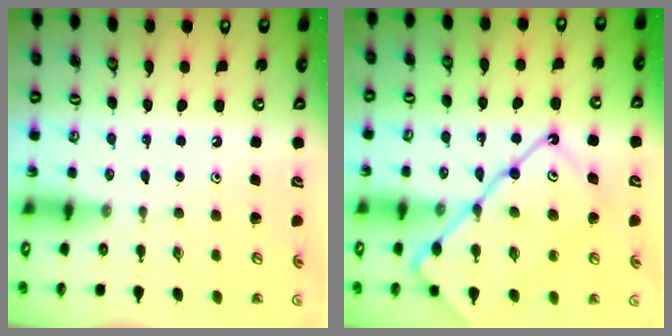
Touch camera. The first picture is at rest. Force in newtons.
{"total": 18.5, "press": 18.5, "slide": 1.7}